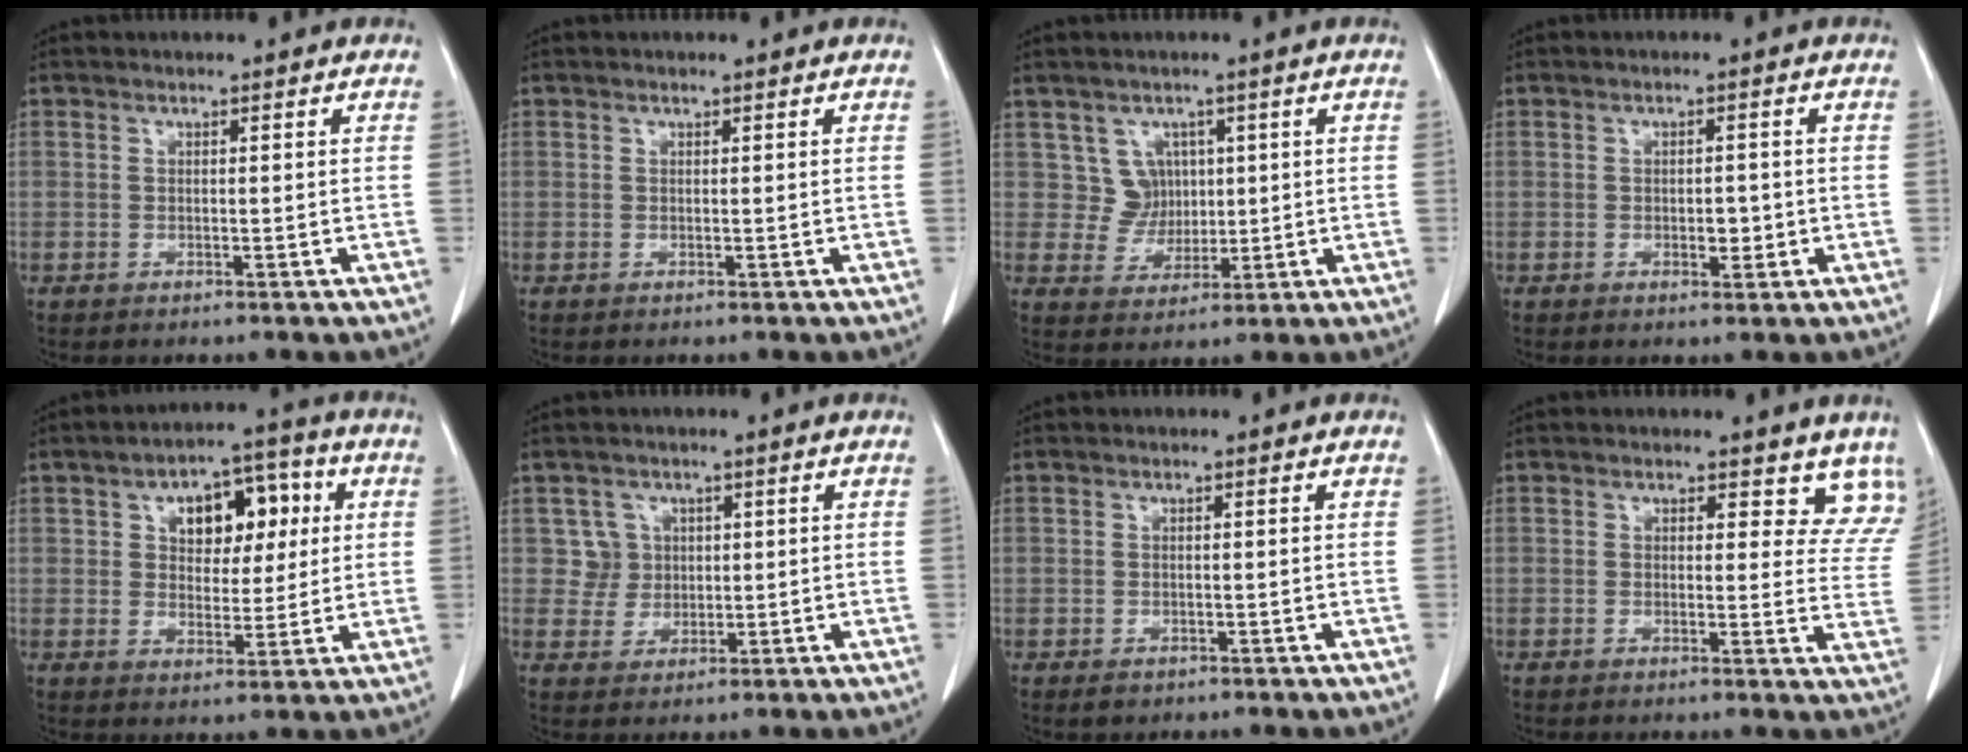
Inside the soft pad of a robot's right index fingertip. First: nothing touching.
{"total": 0.0}
{"total": 4.8, "force": [1.5, 4.5, 0.5], "torque": [-0.005, 0.012, 0.035]}
{"total": 2.7, "force": [-0.5, 1.5, 2.2], "torque": [-0.031, 0.002, -0.003]}
{"total": 12.2, "force": [3.4, 7.4, 9.1], "torque": [-0.143, 0.034, 0.059]}
{"total": 4.0, "force": [1.2, 3.8, 0.0], "torque": [0.009, 0.011, 0.024]}
{"total": 1.7, "force": [-0.8, 1.4, 0.6], "torque": [-0.008, 0.001, -0.003]}
{"total": 8.0, "force": [6.5, 3.9, 2.5], "torque": [0.004, -0.012, 0.056]}